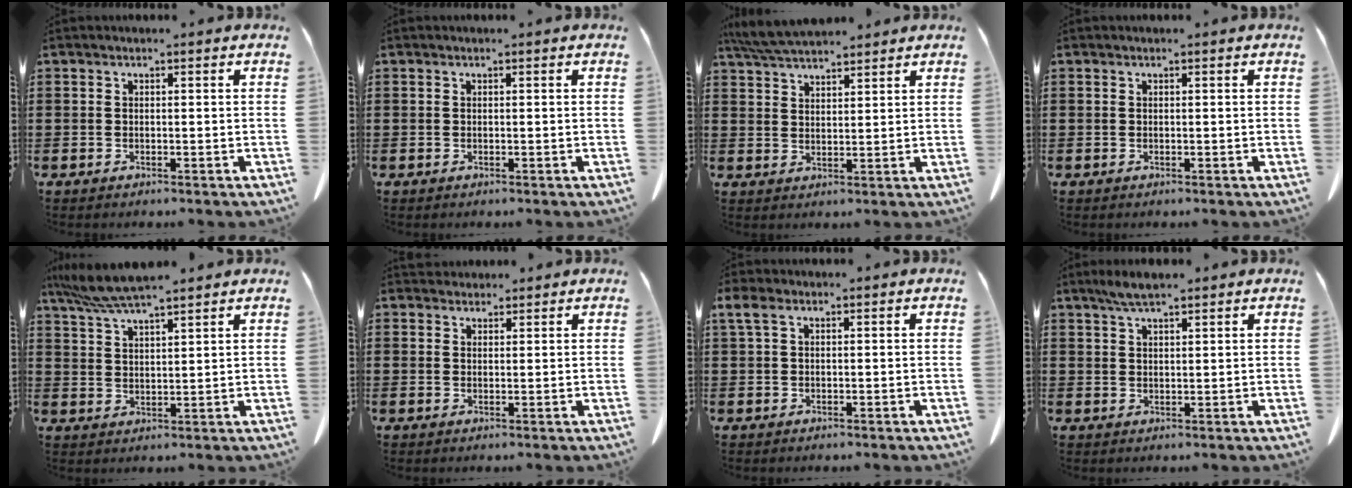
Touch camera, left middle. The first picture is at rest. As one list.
[{"total": 0.0}, {"total": 5.7, "force": [5.1, 1.2, 2.3], "torque": [-0.060, -0.012, 0.097]}, {"total": 0.0}, {"total": 6.1, "force": [5.2, 0.3, 3.1], "torque": [-0.075, -0.019, 0.095]}, {"total": 1.8, "force": [1.7, 0.6, 0.0], "torque": [-0.006, 0.002, 0.035]}, {"total": 2.4, "force": [0.6, 1.2, 1.9], "torque": [-0.050, 0.004, 0.008]}, {"total": 3.2, "force": [2.4, 0.7, 2.0], "torque": [-0.045, 0.002, 0.045]}]